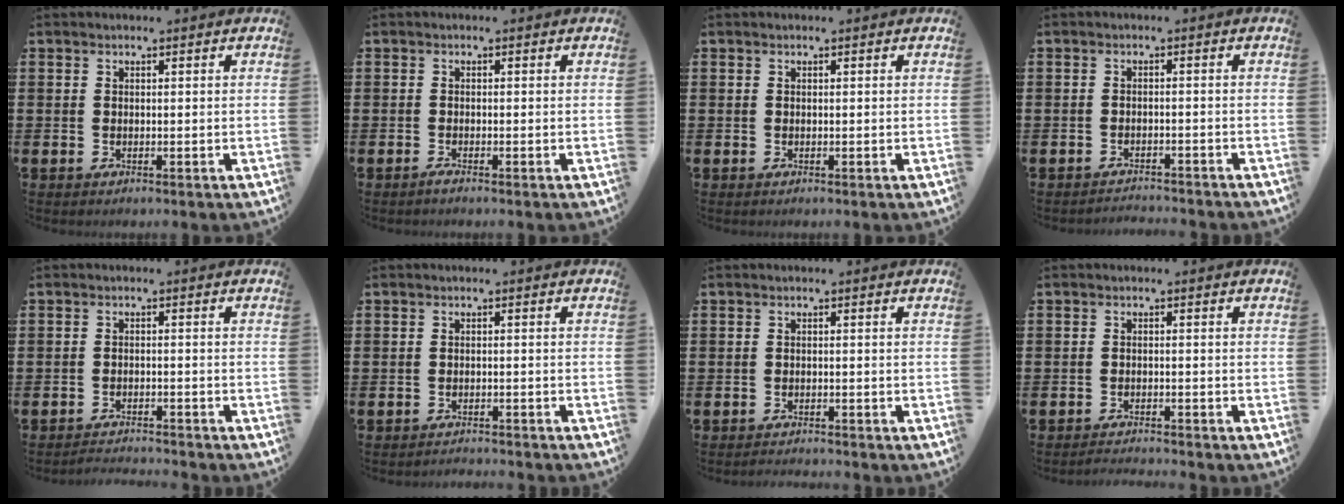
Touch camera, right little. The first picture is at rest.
{"total": 0.6, "force": [-0.4, 0.0, 0.4], "torque": [-0.006, -0.004, -0.007]}
{"total": 0.0}
{"total": 1.5, "force": [-1.5, -0.1, -0.2], "torque": [-0.001, 0.005, -0.032]}
{"total": 1.8, "force": [-1.8, -0.1, -0.1], "torque": [-0.003, 0.004, -0.039]}
{"total": 1.2, "force": [-1.2, -0.1, -0.2], "torque": [0.000, 0.003, -0.026]}
{"total": 1.0, "force": [-1.0, -0.1, -0.1], "torque": [-0.001, 0.001, -0.021]}
{"total": 1.4, "force": [-1.4, -0.1, 0.0], "torque": [-0.004, 0.002, -0.028]}